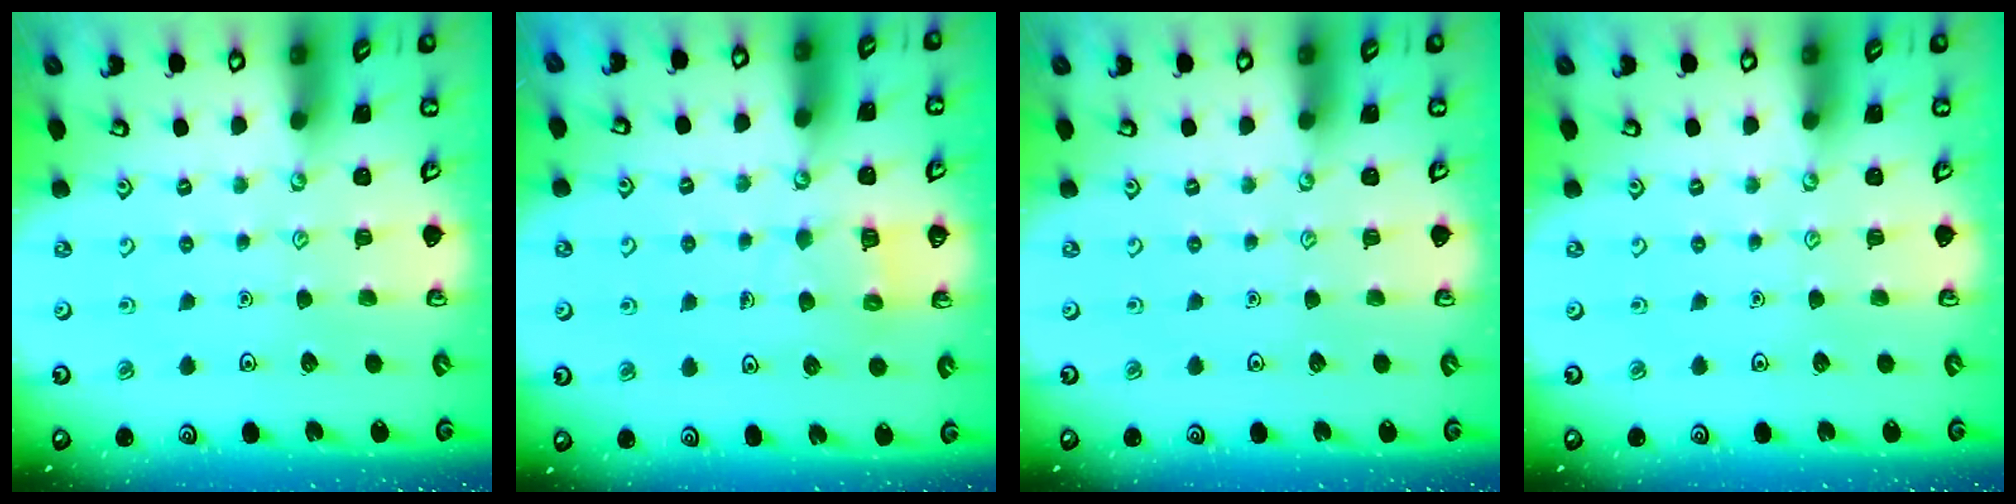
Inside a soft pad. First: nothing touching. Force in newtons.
{"total": 7.1, "press": 7.1, "slide": 0.4}
{"total": 0.0}
{"total": 0.0}